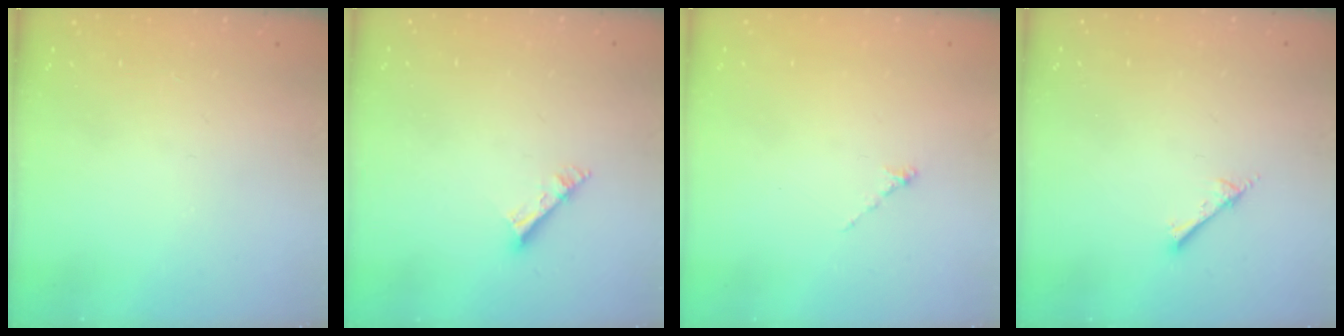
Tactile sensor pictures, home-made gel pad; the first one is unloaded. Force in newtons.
{"total": 4.1, "press": 4.1, "slide": 0.2}
{"total": 0.0}
{"total": 2.4, "press": 2.4, "slide": 0.2}